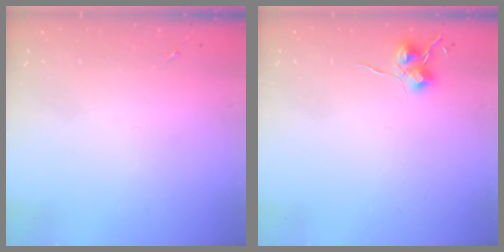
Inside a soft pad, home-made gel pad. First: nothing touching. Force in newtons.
{"total": 6.9, "press": 6.9, "slide": 0.6}